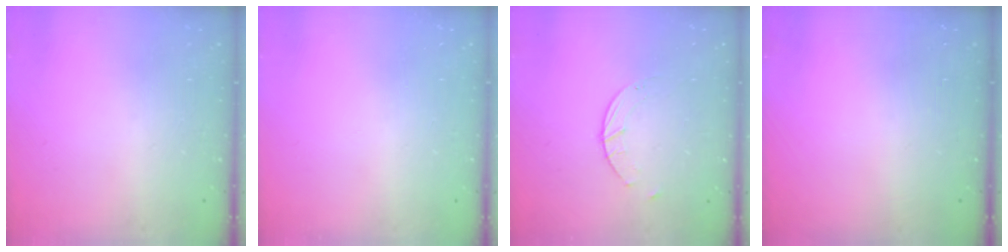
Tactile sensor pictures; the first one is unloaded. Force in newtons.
{"total": 0.0}
{"total": 2.0, "press": 2.0, "slide": 0.3}
{"total": 0.0}